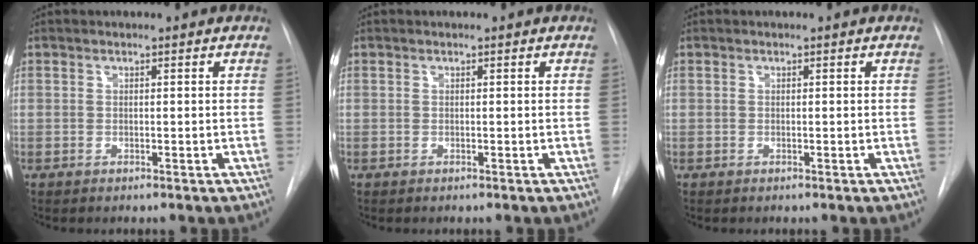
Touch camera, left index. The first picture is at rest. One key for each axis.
{"total": 0.0}
{"total": 0.0}